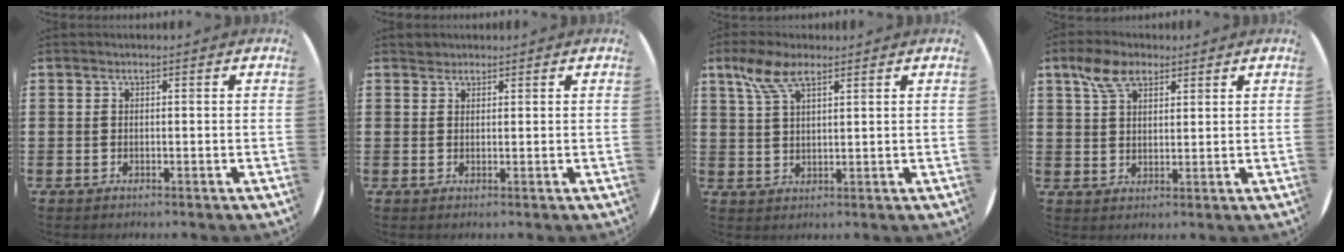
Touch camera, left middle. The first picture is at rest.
{"total": 1.1, "force": [1.0, 0.3, -0.1], "torque": [0.008, -0.002, 0.019]}
{"total": 6.0, "force": [3.8, 2.1, 4.2], "torque": [-0.092, 0.005, 0.069]}
{"total": 5.5, "force": [3.6, 2.9, 2.9], "torque": [-0.059, 0.006, 0.066]}